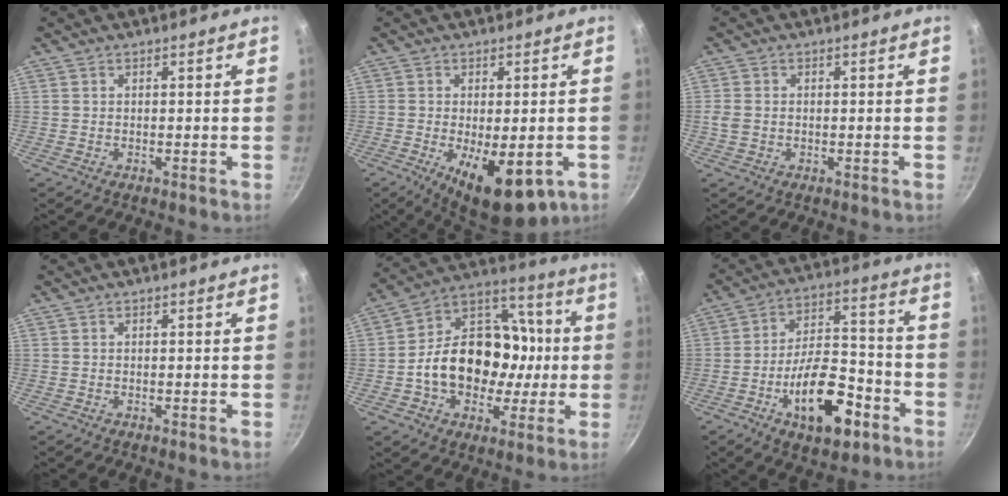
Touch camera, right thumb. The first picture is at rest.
{"total": 12.8, "force": [-4.1, 5.6, 10.8], "torque": [-0.139, -0.010, -0.044]}
{"total": 2.4, "force": [-0.4, 2.0, 1.3], "torque": [-0.025, 0.004, -0.007]}
{"total": 0.0}
{"total": 21.2, "force": [-2.0, 16.4, 13.4], "torque": [-0.189, 0.047, -0.038]}
{"total": 16.8, "force": [-7.3, 8.0, 12.8], "torque": [-0.180, 0.054, -0.113]}